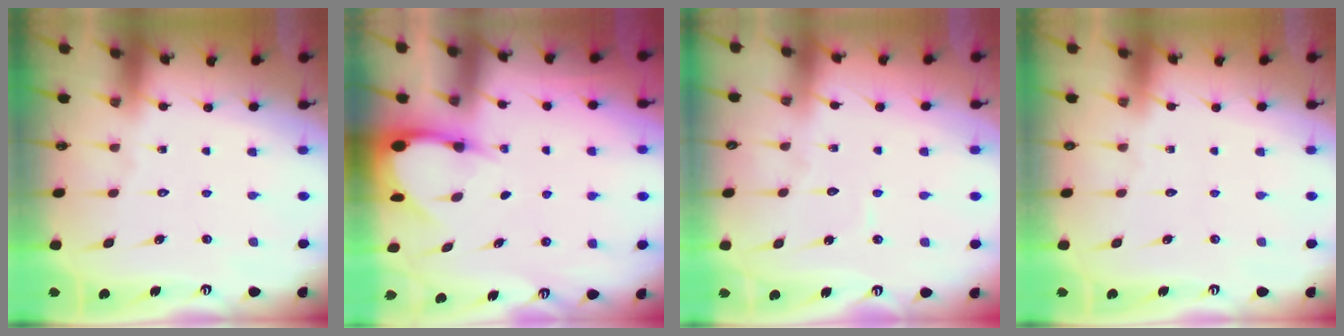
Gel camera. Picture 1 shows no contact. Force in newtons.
{"total": 3.7, "press": 3.7, "slide": 0.3}
{"total": 3.8, "press": 3.8, "slide": 0.3}
{"total": 0.0}